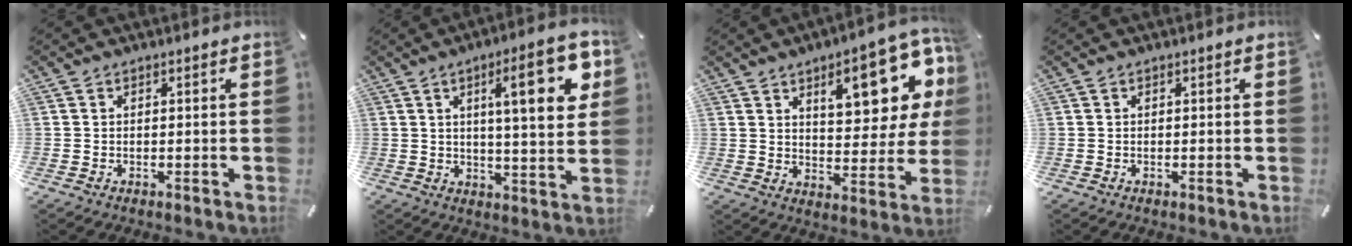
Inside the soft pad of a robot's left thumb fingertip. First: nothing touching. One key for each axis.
{"total": 16.5, "fx": 5.8, "fy": 4.2, "fz": 14.8, "tx": -0.209, "ty": -0.019, "tz": 0.080}
{"total": 17.4, "fx": 8.3, "fy": 7.5, "fz": 13.2, "tx": -0.171, "ty": -0.039, "tz": 0.131}
{"total": 0.0}